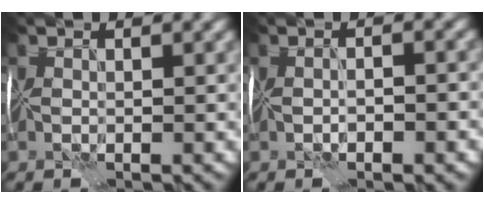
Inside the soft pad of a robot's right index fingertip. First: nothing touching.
{"total": 2.5, "force": [-1.1, 0.6, 2.2], "torque": [-0.020, 0.004, -0.018]}